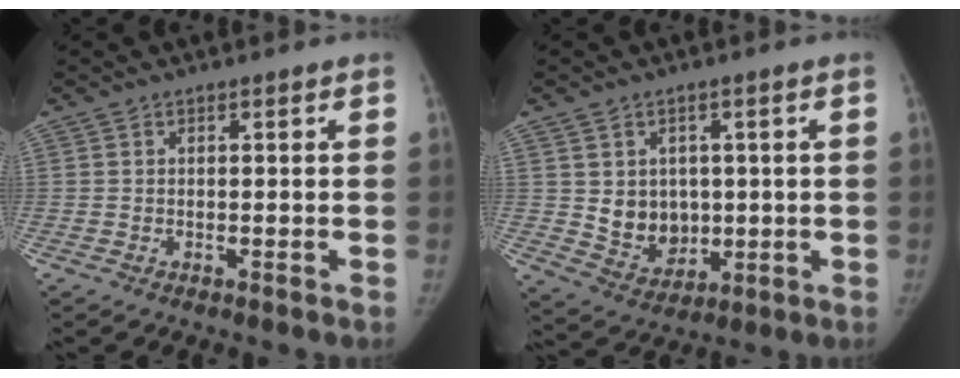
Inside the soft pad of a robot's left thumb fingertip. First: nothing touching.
{"total": 8.4, "force": [0.7, 7.0, 4.7], "torque": [-0.039, -0.013, 0.033]}